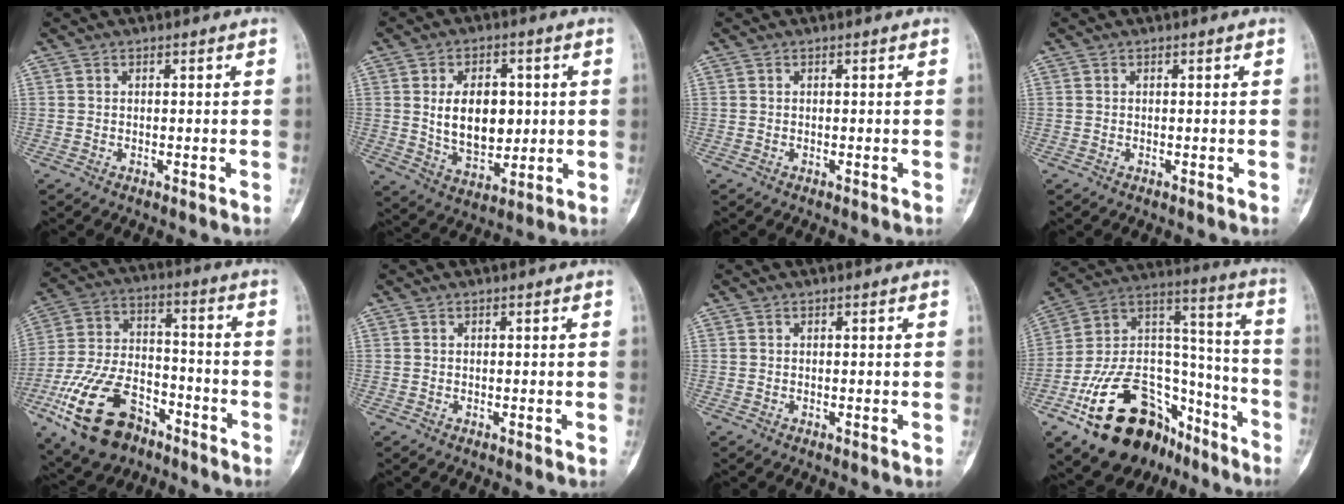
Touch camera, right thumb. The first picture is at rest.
{"total": 12.2, "force": [1.4, 7.8, 9.3], "torque": [-0.121, -0.014, 0.036]}
{"total": 0.0}
{"total": 0.0}
{"total": 18.9, "force": [-10.2, 10.8, 11.7], "torque": [-0.221, 0.059, -0.181]}
{"total": 0.0}
{"total": 0.0}
{"total": 28.5, "force": [-16.2, 16.3, 16.8], "torque": [-0.274, 0.099, -0.263]}